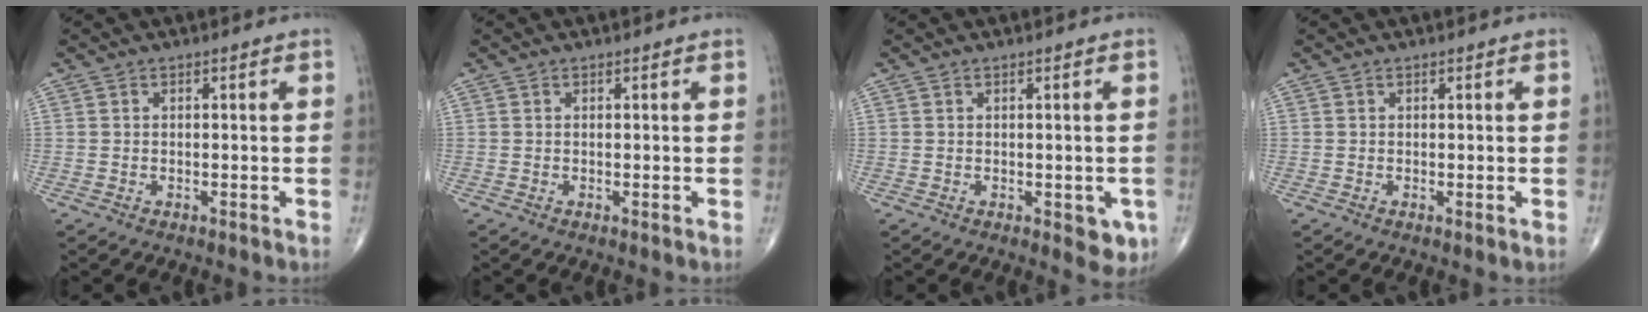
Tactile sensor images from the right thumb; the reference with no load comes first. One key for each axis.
{"total": 0.0}
{"total": 4.1, "fx": -1.0, "fy": 1.9, "fz": 3.4, "tx": -0.017, "ty": -0.004, "tz": -0.007}
{"total": 0.5, "fx": 0.2, "fy": 0.0, "fz": 0.5, "tx": -0.011, "ty": -0.003, "tz": 0.002}